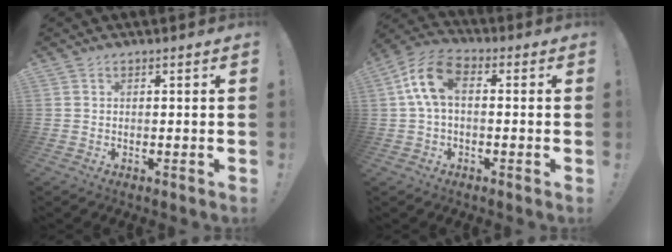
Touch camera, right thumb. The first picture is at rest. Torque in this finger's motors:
{"motor_torque": [0.10, 0.53, 0.99, 0.05, 0.27]}